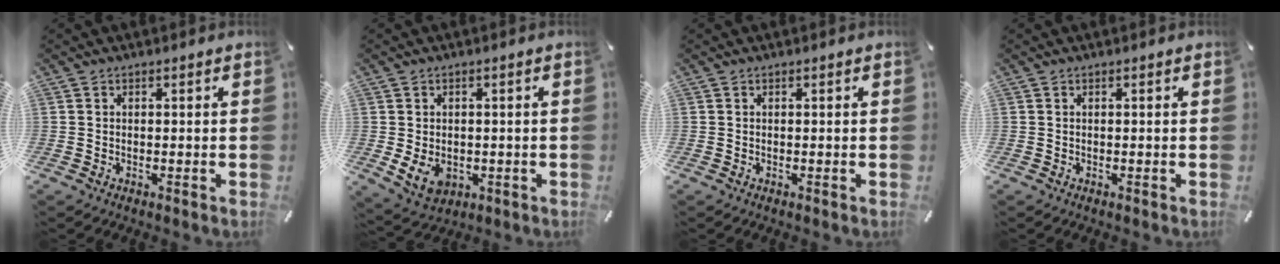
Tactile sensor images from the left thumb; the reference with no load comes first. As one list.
[{"total": 6.0, "force": [-0.7, 4.8, 3.6], "torque": [-0.065, -0.001, -0.011]}, {"total": 0.0}, {"total": 0.0}]